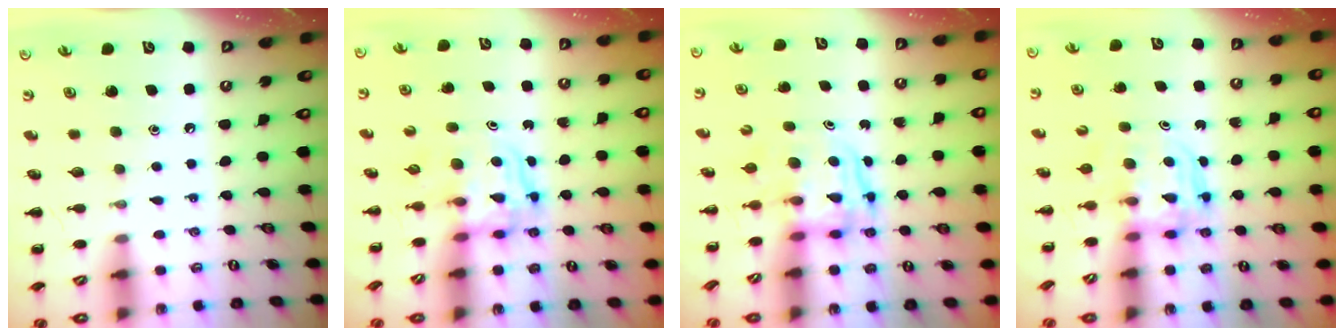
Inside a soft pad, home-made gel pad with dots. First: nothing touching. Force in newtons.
{"total": 3.6, "press": 3.6, "slide": 0.2}
{"total": 3.9, "press": 3.9, "slide": 0.4}
{"total": 3.7, "press": 3.7, "slide": 0.2}